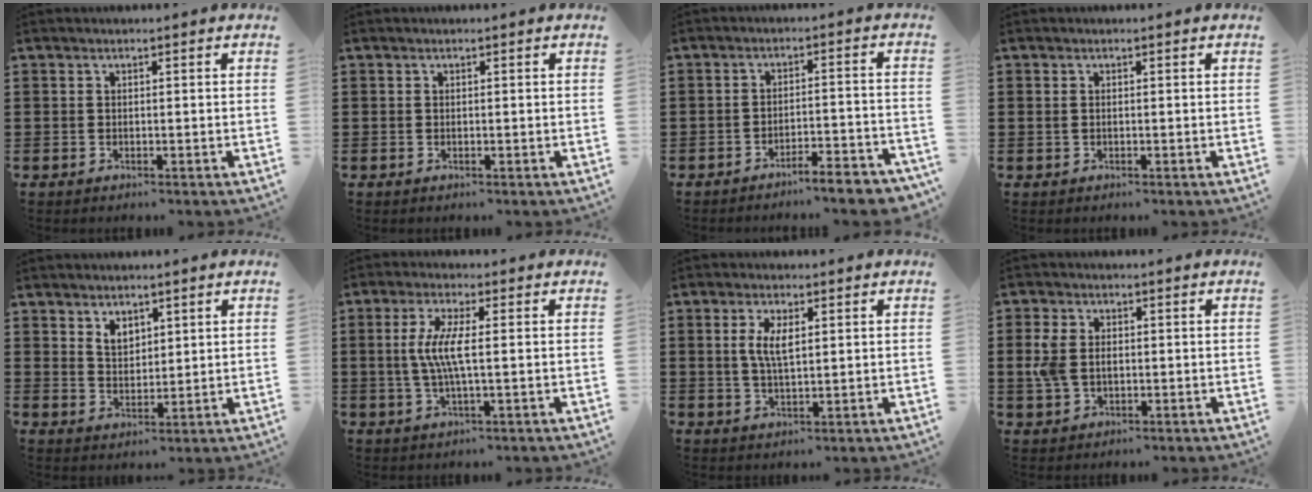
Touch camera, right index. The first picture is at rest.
{"total": 0.0}
{"total": 4.8, "force": [-4.5, -0.2, 1.6], "torque": [-0.027, -0.011, -0.087]}
{"total": 0.7, "force": [0.1, 0.4, 0.5], "torque": [-0.012, 0.003, 0.001]}
{"total": 3.4, "force": [2.3, 2.2, 1.2], "torque": [-0.031, 0.010, 0.043]}
{"total": 5.9, "force": [0.0, 0.9, 5.8], "torque": [-0.129, -0.009, -0.010]}
{"total": 4.5, "force": [1.0, 1.6, 4.0], "torque": [-0.083, 0.006, 0.016]}
{"total": 4.1, "force": [0.1, 3.0, 2.9], "torque": [-0.075, 0.005, -0.004]}